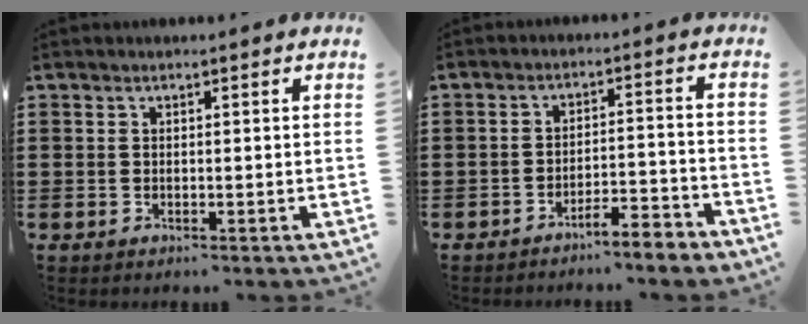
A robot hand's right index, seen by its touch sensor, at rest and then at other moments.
{"total": 4.5, "force": [-4.3, -0.2, 1.2], "torque": [-0.022, -0.001, -0.088]}